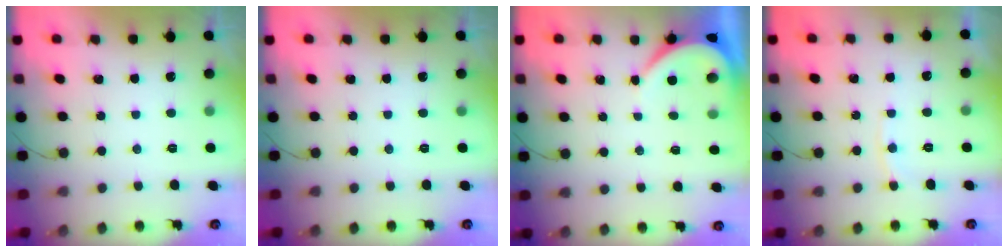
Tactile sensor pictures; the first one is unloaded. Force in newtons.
{"total": 0.0}
{"total": 3.9, "press": 3.8, "slide": 0.5}
{"total": 4.7, "press": 4.7, "slide": 0.6}